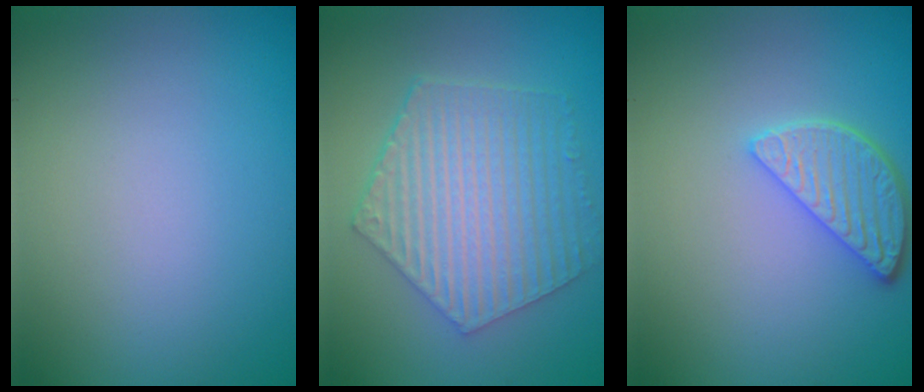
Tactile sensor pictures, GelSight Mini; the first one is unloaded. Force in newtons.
{"total": 6.2, "press": 4.5, "slide": 4.2}
{"total": 3.4, "press": 2.9, "slide": 1.8}